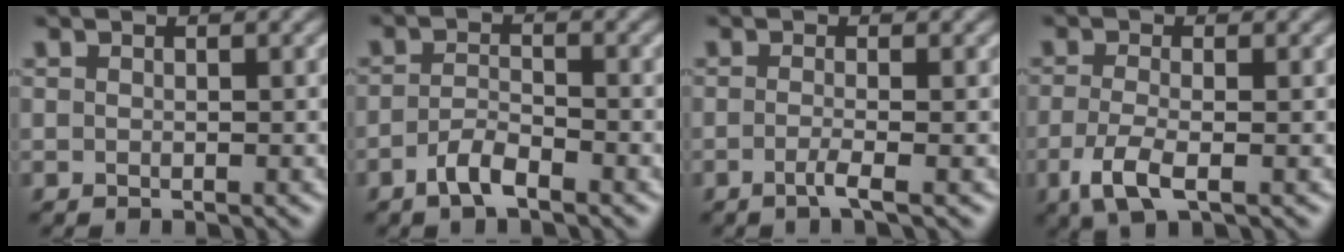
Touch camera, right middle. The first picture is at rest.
{"total": 2.4, "force": [-1.6, 0.7, 1.7], "torque": [-0.038, 0.003, -0.036]}
{"total": 1.9, "force": [-0.8, 0.4, 1.6], "torque": [-0.026, -0.004, -0.023]}
{"total": 3.4, "force": [-1.4, 1.1, 2.9], "torque": [-0.069, -0.008, -0.031]}